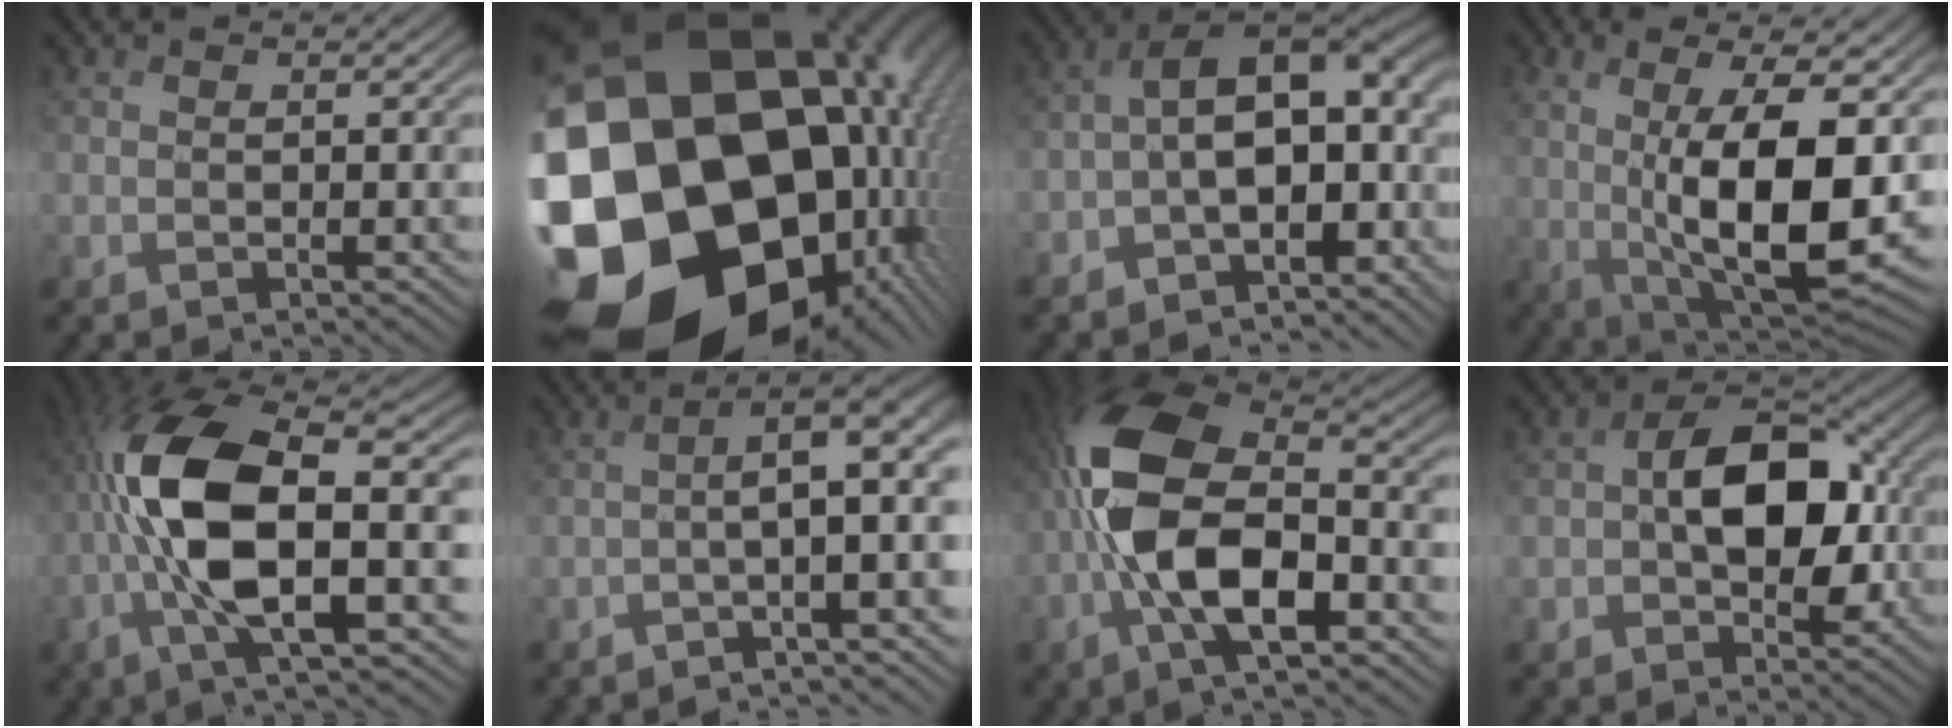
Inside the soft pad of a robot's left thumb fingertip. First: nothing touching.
{"total": 25.2, "force": [-2.8, 20.1, 14.9], "torque": [-0.294, -0.049, -0.068]}
{"total": 15.5, "force": [-2.1, 8.4, 12.8], "torque": [-0.216, -0.008, -0.013]}
{"total": 15.2, "force": [0.5, 5.6, 14.1], "torque": [-0.247, -0.005, 0.014]}
{"total": 13.2, "force": [-0.9, 4.5, 12.3], "torque": [-0.261, 0.009, -0.023]}
{"total": 6.9, "force": [-1.4, 1.5, 6.6], "torque": [-0.093, 0.011, -0.035]}
{"total": 13.9, "force": [-2.8, 6.5, 12.0], "torque": [-0.248, 0.001, -0.070]}
{"total": 10.3, "force": [0.0, 6.7, 7.8], "torque": [-0.119, 0.006, -0.008]}